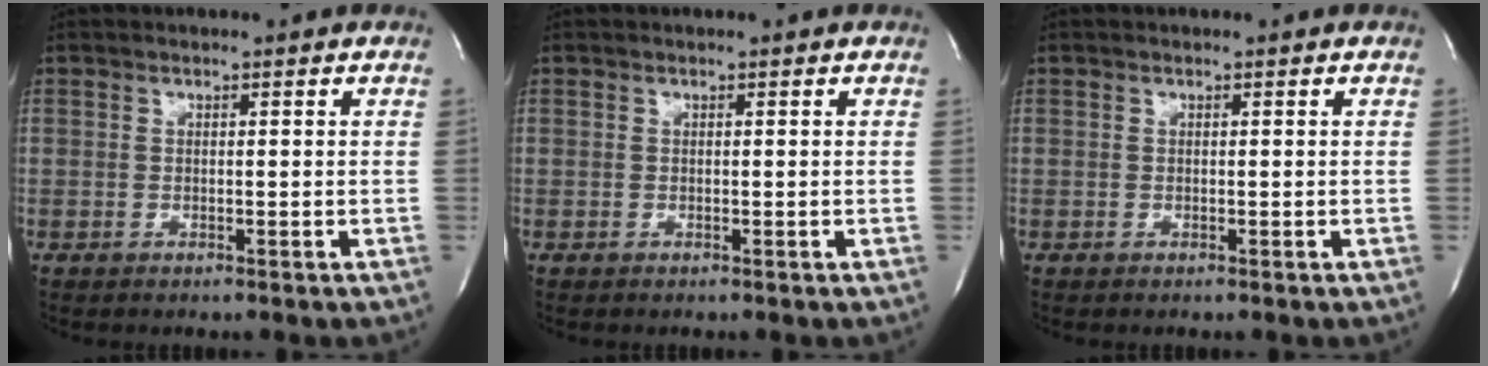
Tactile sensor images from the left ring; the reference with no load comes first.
{"total": 0.0}
{"total": 0.0}